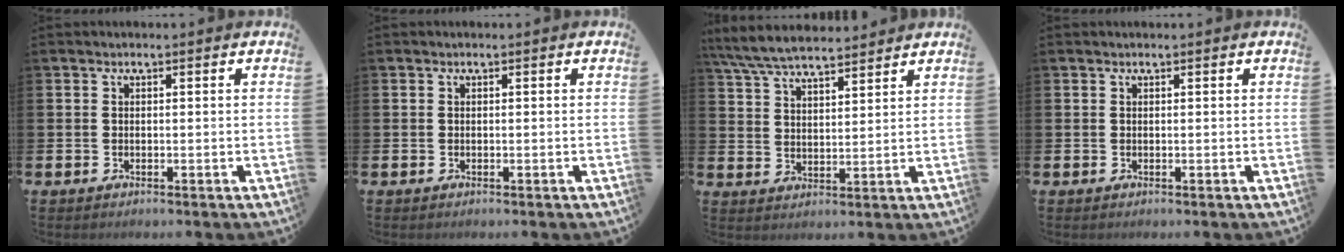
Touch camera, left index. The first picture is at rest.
{"total": 0.0}
{"total": 6.9, "force": [6.5, 1.1, 1.7], "torque": [-0.061, -0.027, 0.120]}
{"total": 0.0}